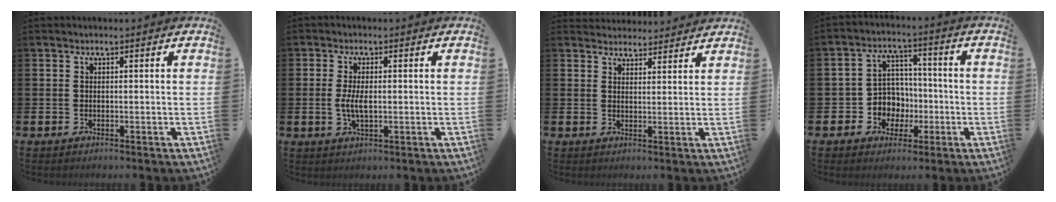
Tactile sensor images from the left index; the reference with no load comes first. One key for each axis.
{"total": 3.4, "fx": -0.1, "fy": 1.4, "fz": 3.1, "tx": -0.058, "ty": -0.003, "tz": -0.006}
{"total": 3.3, "fx": 3.2, "fy": 0.8, "fz": -0.3, "tx": -0.001, "ty": -0.014, "tz": 0.059}
{"total": 6.2, "fx": -0.8, "fy": 6.0, "fz": 1.4, "tx": -0.055, "ty": 0.003, "tz": -0.016}